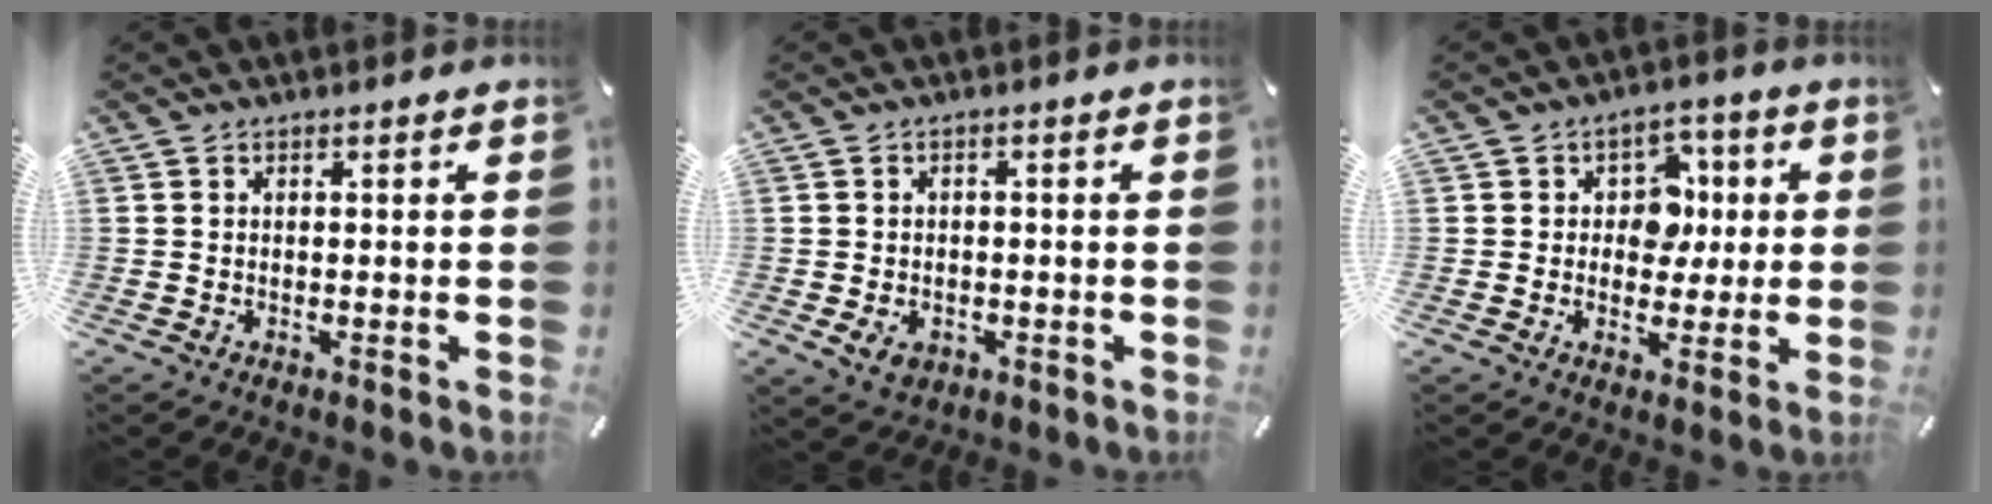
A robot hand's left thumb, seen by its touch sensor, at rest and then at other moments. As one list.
[{"total": 4.0, "force": [-1.5, 3.1, 2.1], "torque": [-0.032, 0.003, -0.028]}, {"total": 8.6, "force": [1.1, 7.4, 4.3], "torque": [-0.054, 0.003, 0.016]}]